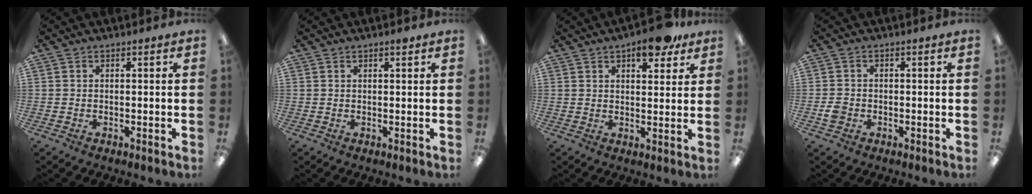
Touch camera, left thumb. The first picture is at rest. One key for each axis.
{"total": 1.0, "fx": 0.7, "fy": 0.3, "fz": 0.6, "tx": -0.013, "ty": 0.002, "tz": 0.012}
{"total": 8.5, "fx": 5.7, "fy": 3.5, "fz": 5.1, "tx": -0.056, "ty": -0.030, "tz": 0.094}
{"total": 2.5, "fx": -0.8, "fy": 2.0, "fz": 1.2, "tx": -0.020, "ty": 0.005, "tz": -0.015}